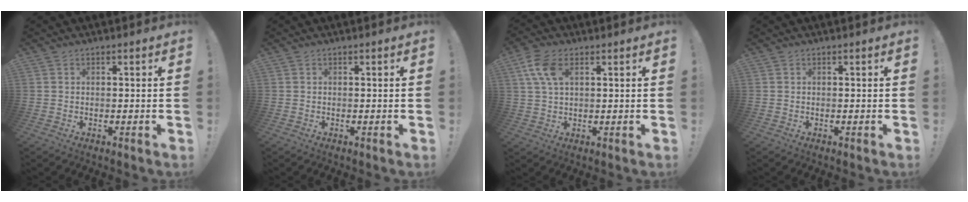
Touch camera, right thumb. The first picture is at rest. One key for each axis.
{"total": 0.0}
{"total": 8.3, "fx": 3.4, "fy": 4.6, "fz": 6.1, "tx": -0.129, "ty": -0.001, "tz": 0.064}
{"total": 0.0}